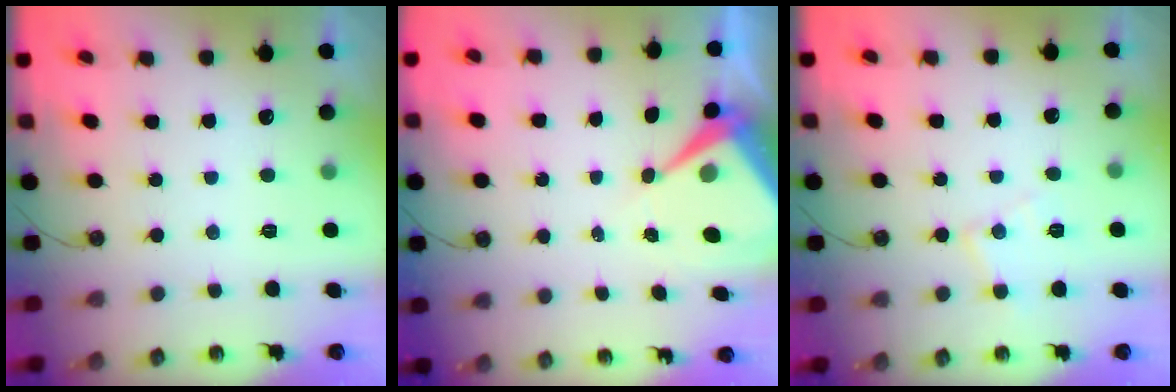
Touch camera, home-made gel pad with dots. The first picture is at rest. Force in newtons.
{"total": 7.8, "press": 7.7, "slide": 0.5}
{"total": 8.7, "press": 8.7, "slide": 0.7}